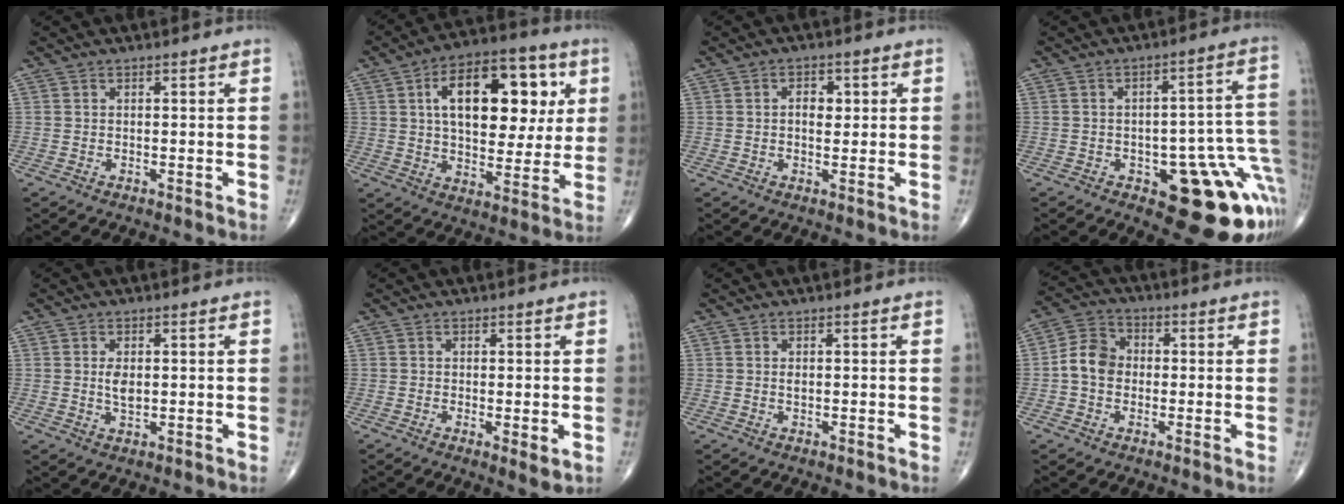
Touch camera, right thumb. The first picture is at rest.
{"total": 21.0, "force": [5.6, 11.4, 16.7], "torque": [-0.211, 0.005, 0.080]}
{"total": 3.6, "force": [0.6, 2.3, 2.7], "torque": [-0.028, 0.001, 0.007]}
{"total": 17.8, "force": [-5.7, 7.1, 15.3], "torque": [-0.111, 0.042, -0.054]}
{"total": 3.1, "force": [0.4, 1.6, 2.6], "torque": [-0.046, -0.006, 0.008]}
{"total": 2.7, "force": [-0.5, 0.7, 2.5], "torque": [-0.044, -0.011, -0.008]}
{"total": 0.7, "force": [0.1, 0.4, 0.6], "torque": [-0.010, 0.000, 0.002]}
{"total": 7.2, "force": [-0.6, 5.8, 4.2], "torque": [-0.064, 0.025, -0.024]}